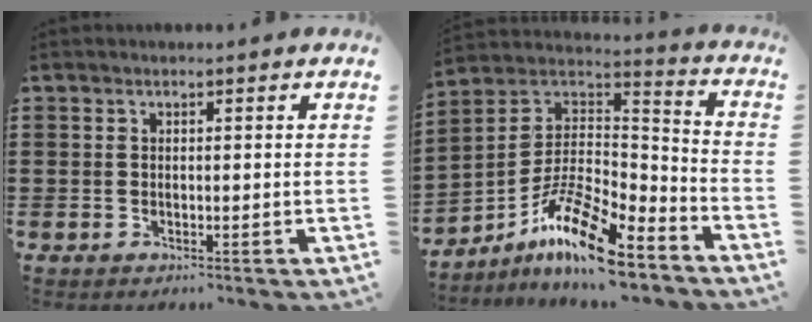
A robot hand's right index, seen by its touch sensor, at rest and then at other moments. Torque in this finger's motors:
{"motor_torque": [0.52, 0.49, 0.51, 0.09]}